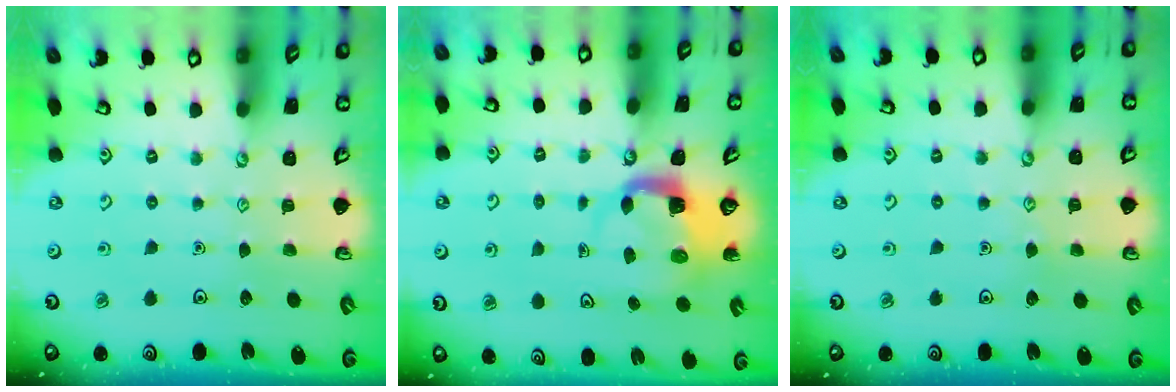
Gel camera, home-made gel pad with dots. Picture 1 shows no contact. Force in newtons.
{"total": 3.9, "press": 3.8, "slide": 0.5}
{"total": 3.4, "press": 3.4, "slide": 0.3}